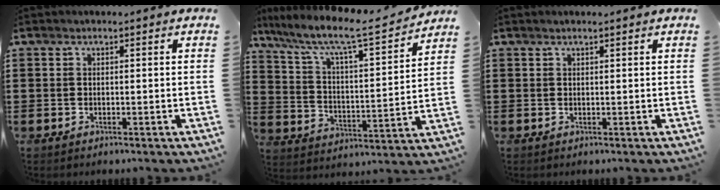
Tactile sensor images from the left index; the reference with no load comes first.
{"total": 7.8, "force": [6.3, 0.7, 4.4], "torque": [-0.114, -0.048, 0.097]}
{"total": 0.6, "force": [0.4, 0.0, 0.5], "torque": [-0.009, 0.000, 0.007]}